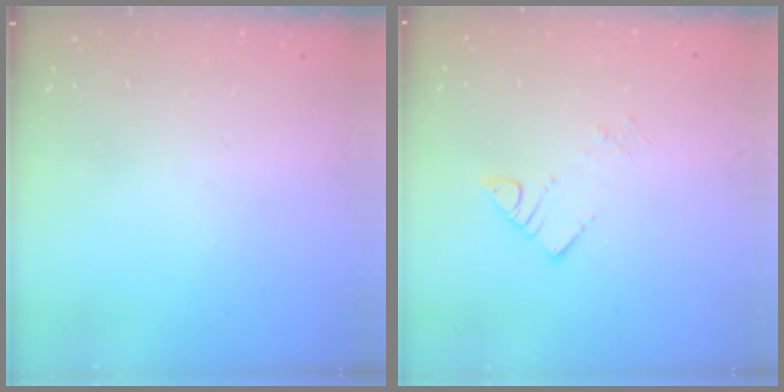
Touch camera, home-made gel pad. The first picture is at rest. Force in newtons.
{"total": 5.1, "press": 5.1, "slide": 0.4}